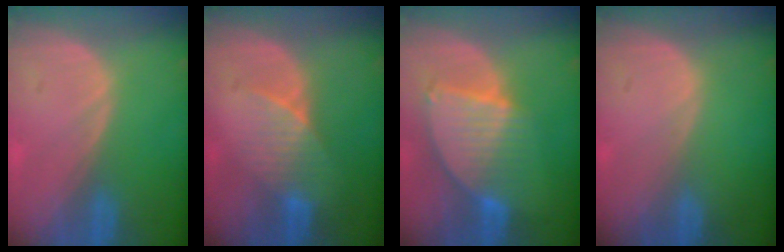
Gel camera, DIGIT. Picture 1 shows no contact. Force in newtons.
{"total": 4.9, "press": 4.7, "slide": 1.3}
{"total": 8.5, "press": 7.5, "slide": 4.1}
{"total": 0.0}